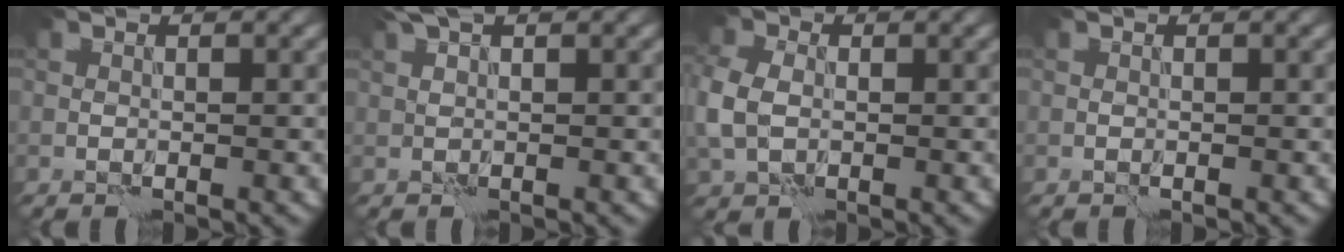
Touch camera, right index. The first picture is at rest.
{"total": 1.8, "force": [1.3, 0.4, 1.2], "torque": [-0.022, 0.008, 0.022]}
{"total": 4.4, "force": [-0.4, 3.4, 2.8], "torque": [-0.089, -0.006, -0.003]}
{"total": 0.0}